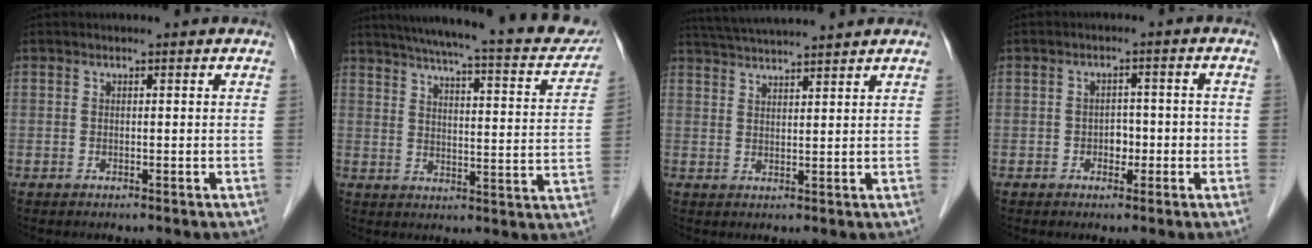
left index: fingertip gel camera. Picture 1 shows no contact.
{"total": 24.4, "force": [21.0, 3.9, 11.9], "torque": [-0.175, -0.018, 0.257]}
{"total": 9.0, "force": [8.4, -0.8, 3.2], "torque": [-0.063, 0.029, 0.132]}
{"total": 2.8, "force": [-1.1, 2.0, 1.7], "torque": [-0.021, 0.009, -0.015]}